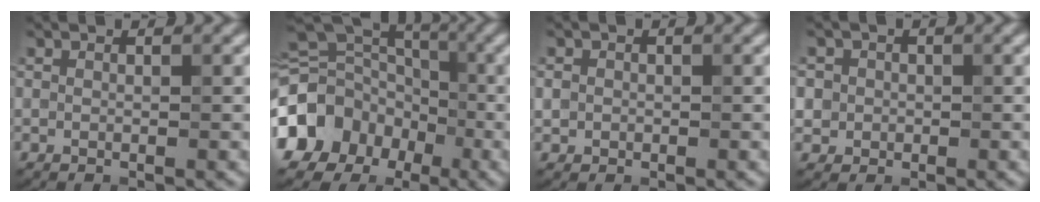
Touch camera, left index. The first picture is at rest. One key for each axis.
{"total": 13.3, "fx": -5.4, "fy": 11.0, "fz": 5.1, "tx": -0.115, "ty": -0.022, "tz": -0.108}
{"total": 1.3, "fx": -0.1, "fy": 1.2, "fz": 0.3, "tx": 0.003, "ty": -0.004, "tz": -0.003}
{"total": 3.1, "fx": 0.3, "fy": 3.0, "fz": 0.7, "tx": 0.006, "ty": 0.016, "tz": -0.005}